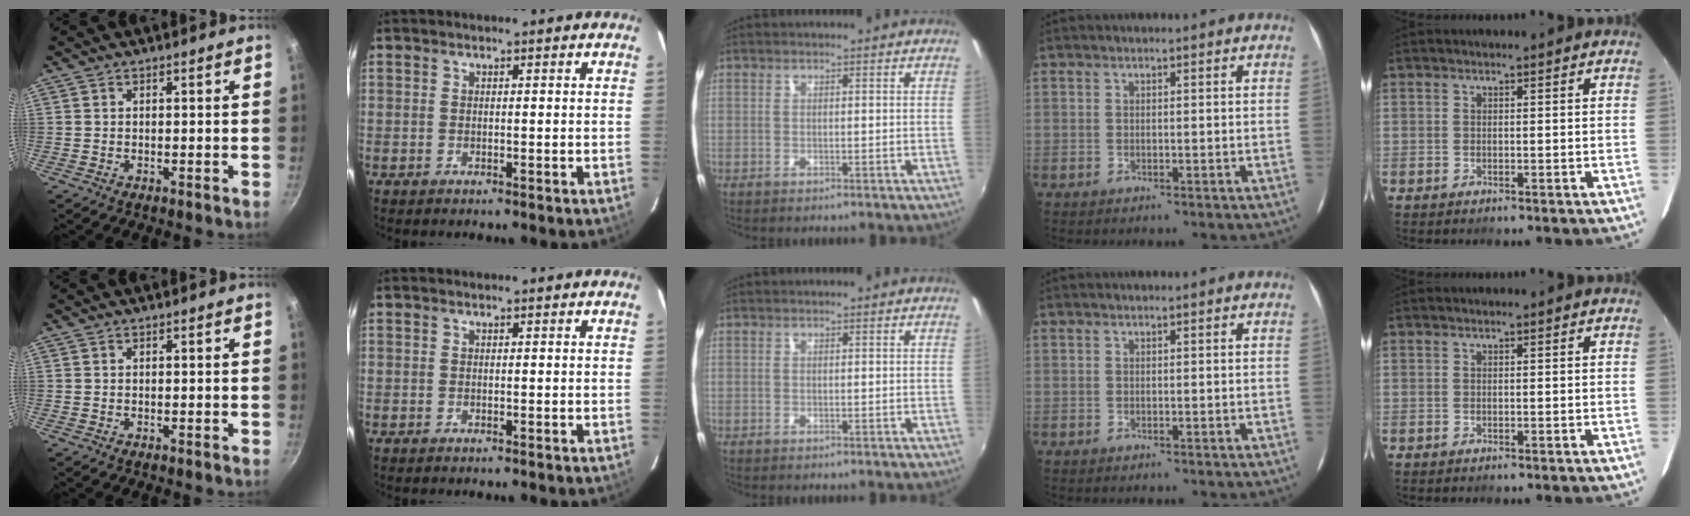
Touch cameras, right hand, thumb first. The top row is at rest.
{}